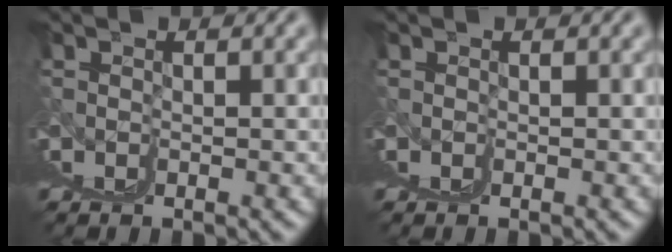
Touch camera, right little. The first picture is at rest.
{"total": 0.0}